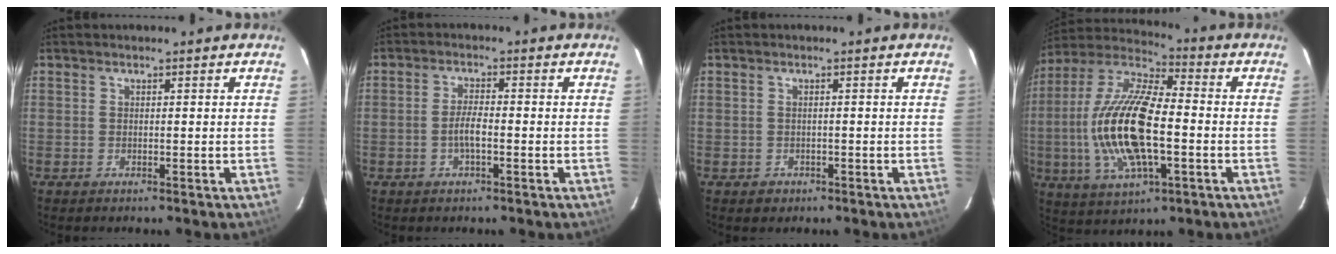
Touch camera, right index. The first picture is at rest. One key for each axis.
{"total": 3.3, "fx": -1.0, "fy": 0.7, "fz": 3.0, "tx": -0.060, "ty": 0.002, "tz": -0.018}
{"total": 1.8, "fx": -0.7, "fy": 1.6, "fz": 0.2, "tx": -0.005, "ty": 0.003, "tz": -0.005}
{"total": 19.8, "fx": -3.0, "fy": 7.6, "fz": 18.1, "tx": -0.368, "ty": -0.003, "tz": -0.059}